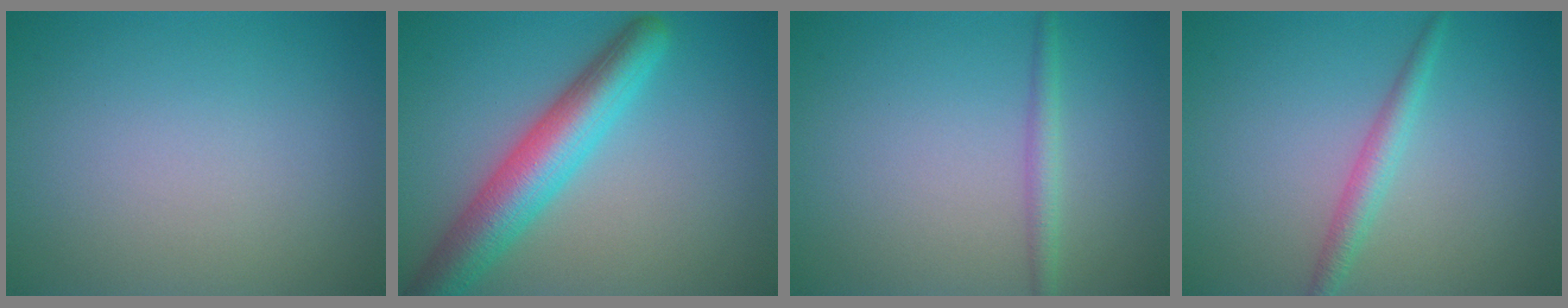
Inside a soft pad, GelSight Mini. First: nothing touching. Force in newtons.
{"total": 6.6, "press": 6.6, "slide": 0.2}
{"total": 1.7, "press": 1.7, "slide": 0.1}
{"total": 2.1, "press": 2.1, "slide": 0.0}